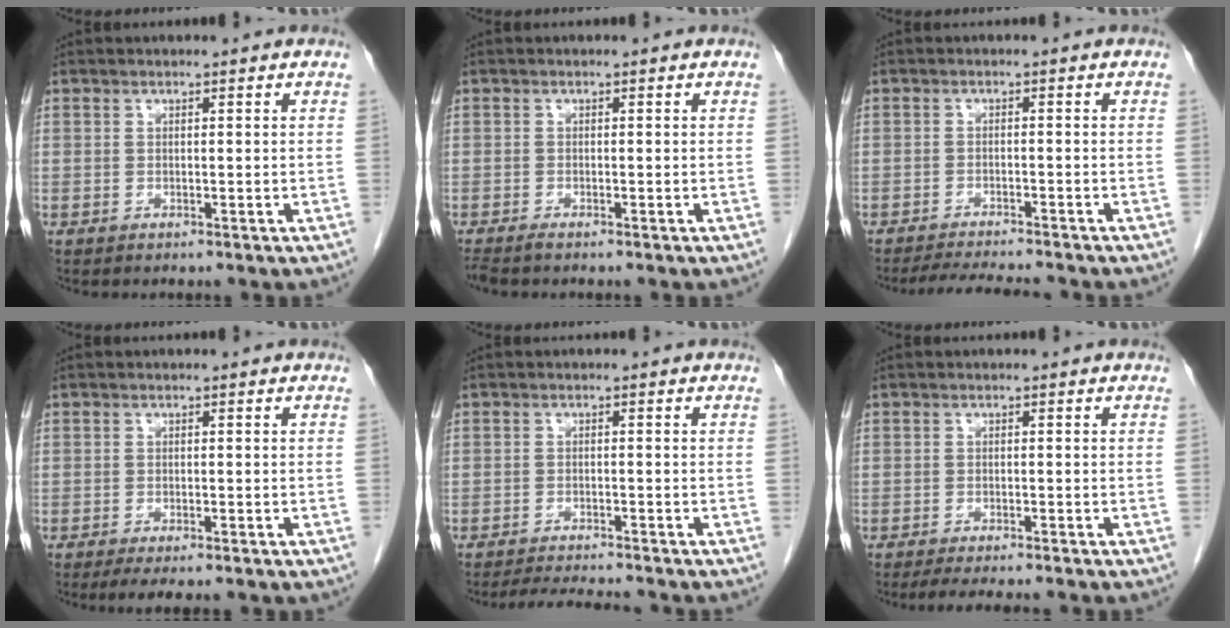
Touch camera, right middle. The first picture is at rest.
{"total": 1.7, "force": [-1.4, 0.0, 0.8], "torque": [-0.017, -0.005, -0.026]}
{"total": 7.1, "force": [-6.6, 0.3, 2.6], "torque": [-0.038, -0.011, -0.102]}
{"total": 6.3, "force": [-4.9, 1.5, 3.7], "torque": [-0.045, -0.010, -0.065]}
{"total": 6.3, "force": [-6.0, 0.2, 2.1], "torque": [-0.032, -0.012, -0.093]}
{"total": 7.8, "force": [-6.6, 1.1, 4.0], "torque": [-0.051, -0.009, -0.092]}